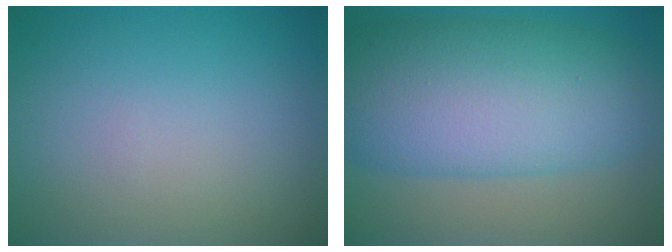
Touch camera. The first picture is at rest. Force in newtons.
{"total": 11.7, "press": 11.7, "slide": 0.4}